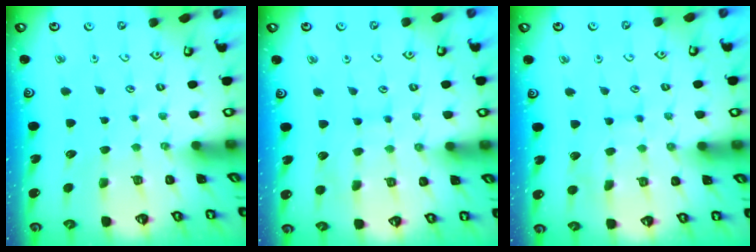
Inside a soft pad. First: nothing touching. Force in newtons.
{"total": 5.6, "press": 5.6, "slide": 0.6}
{"total": 8.5, "press": 8.4, "slide": 0.7}